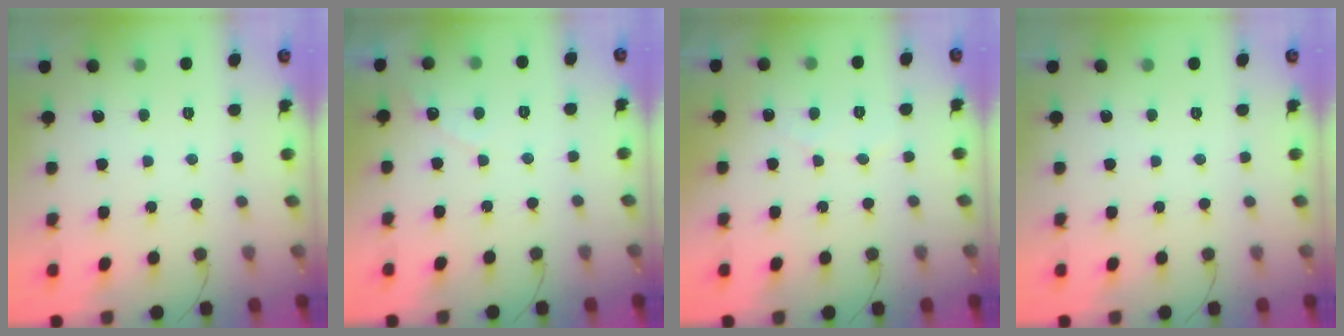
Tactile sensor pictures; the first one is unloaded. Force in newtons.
{"total": 2.5, "press": 2.5, "slide": 0.1}
{"total": 3.2, "press": 3.1, "slide": 0.3}
{"total": 0.0}